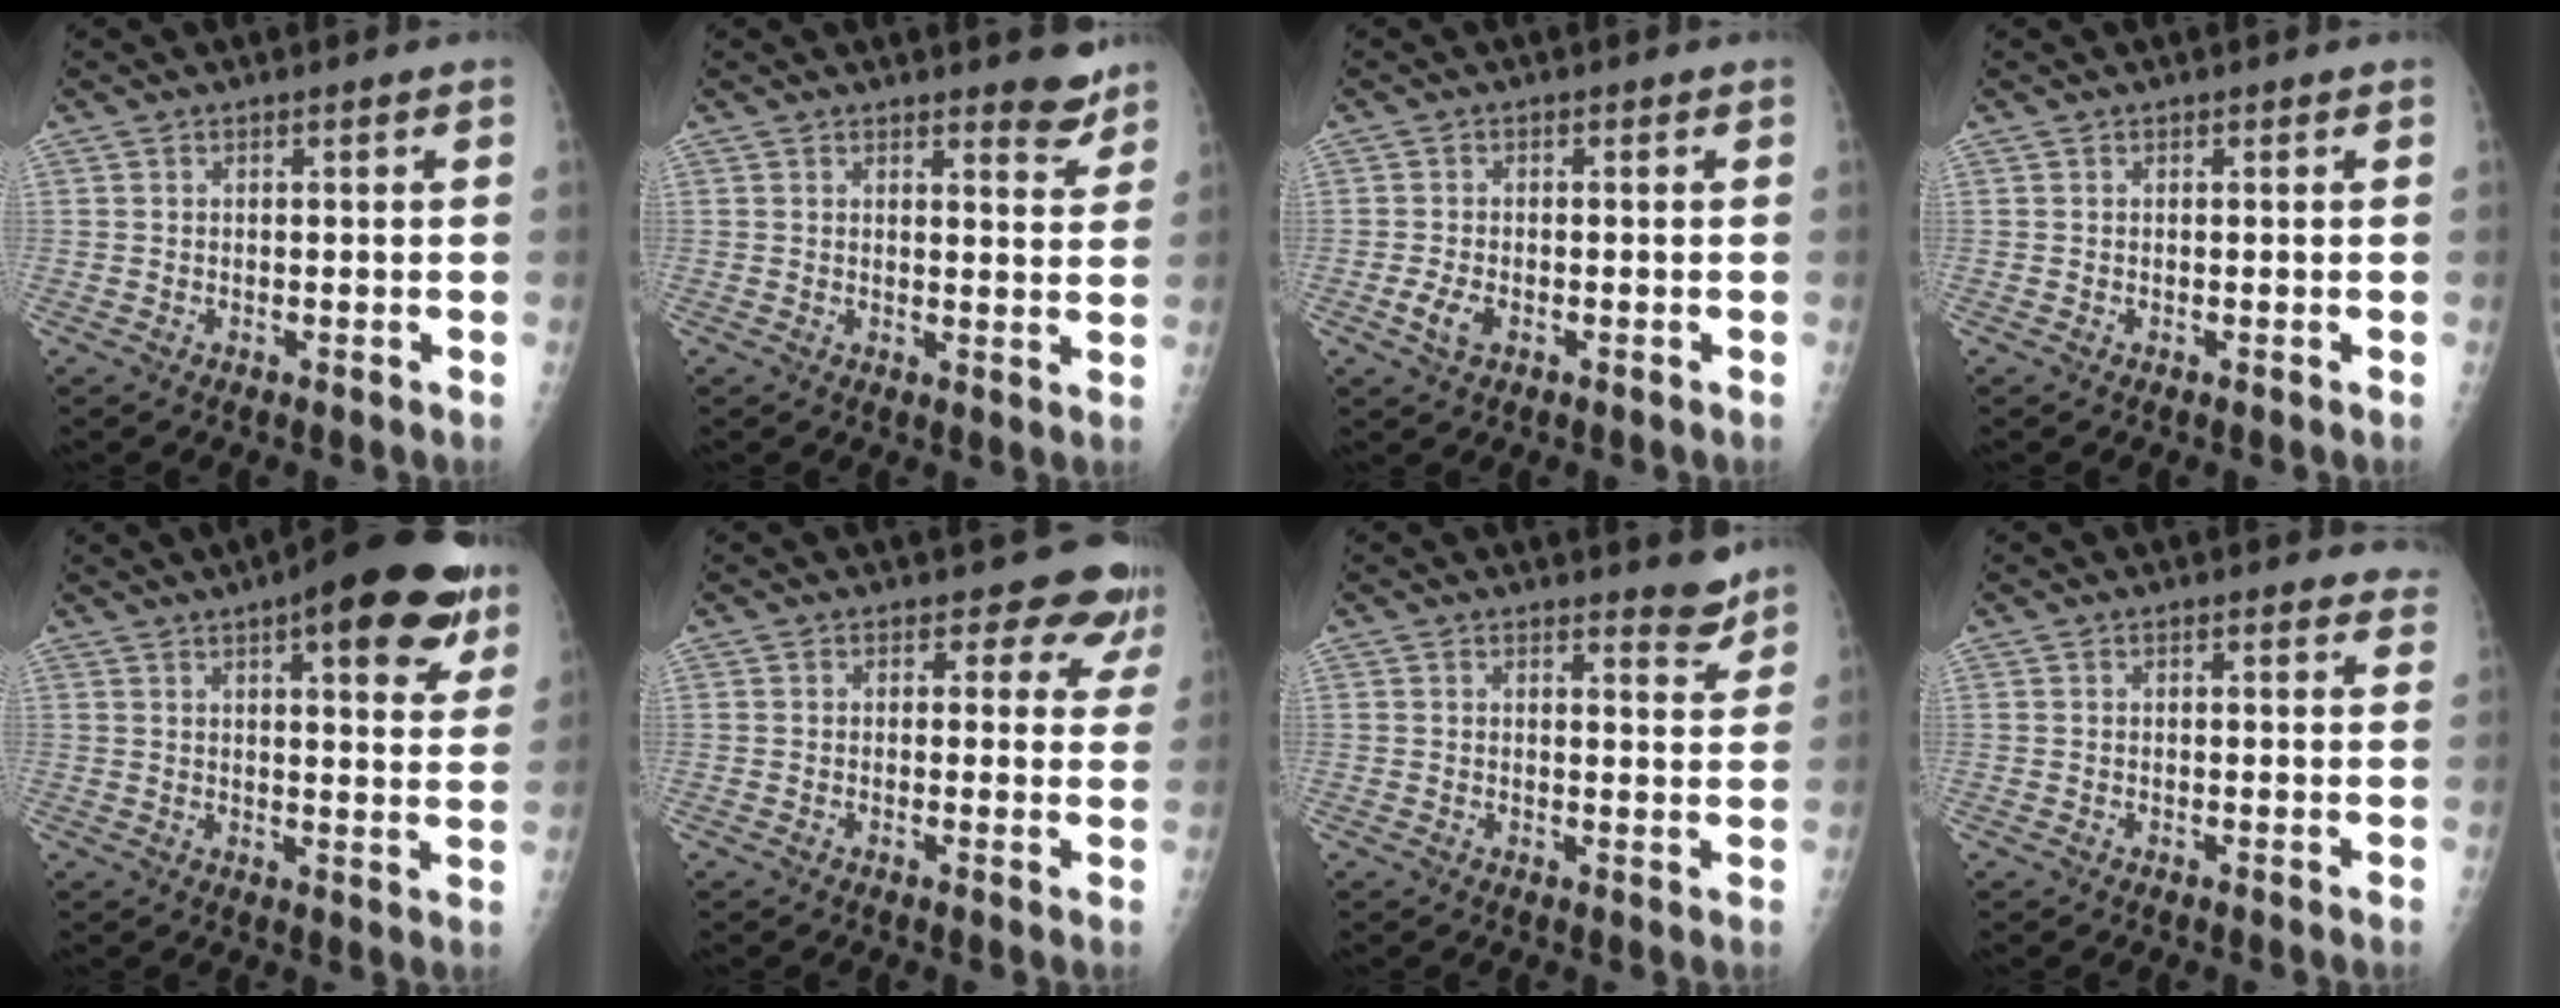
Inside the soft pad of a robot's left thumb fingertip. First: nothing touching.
{"total": 4.3, "force": [3.6, 1.3, 1.9], "torque": [-0.005, -0.029, 0.041]}
{"total": 3.1, "force": [-1.4, 1.6, 2.2], "torque": [-0.041, 0.001, -0.024]}
{"total": 0.0}
{"total": 17.5, "force": [9.5, 5.6, 13.6], "torque": [-0.150, -0.026, 0.120]}
{"total": 7.0, "force": [5.8, 3.6, 1.5], "torque": [0.028, -0.025, 0.040]}
{"total": 3.6, "force": [3.2, 1.0, 1.3], "torque": [-0.001, -0.028, 0.036]}
{"total": 3.6, "force": [3.1, 1.4, 1.3], "torque": [0.011, -0.008, 0.023]}